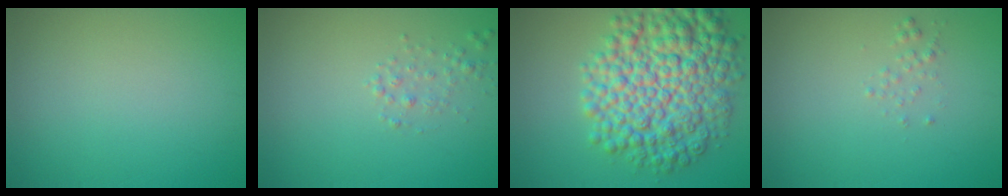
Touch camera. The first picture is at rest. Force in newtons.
{"total": 1.2, "press": 1.2, "slide": 0.1}
{"total": 10.3, "press": 10.3, "slide": 0.2}
{"total": 0.8, "press": 0.8, "slide": 0.1}